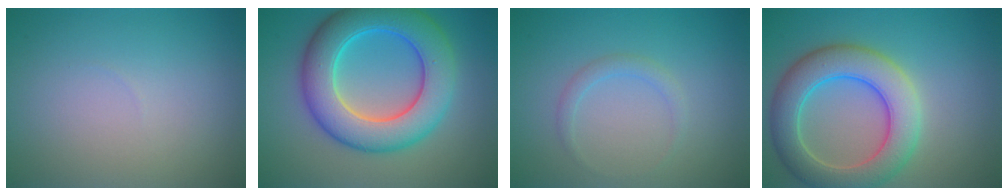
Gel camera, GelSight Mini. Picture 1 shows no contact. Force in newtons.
{"total": 9.4, "press": 9.4, "slide": 0.1}
{"total": 1.2, "press": 1.2, "slide": 0.0}
{"total": 7.1, "press": 7.1, "slide": 0.5}